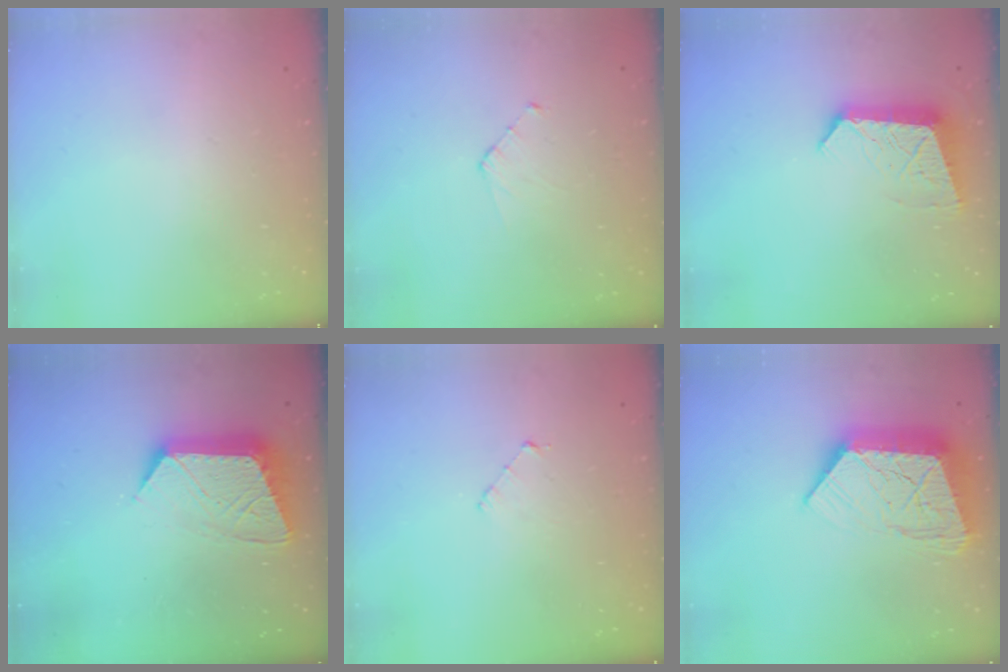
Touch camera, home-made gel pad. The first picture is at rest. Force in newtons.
{"total": 3.6, "press": 3.6, "slide": 0.3}
{"total": 9.5, "press": 9.5, "slide": 0.9}
{"total": 12.6, "press": 12.6, "slide": 1.0}
{"total": 2.9, "press": 2.9, "slide": 0.2}
{"total": 17.3, "press": 17.2, "slide": 1.6}